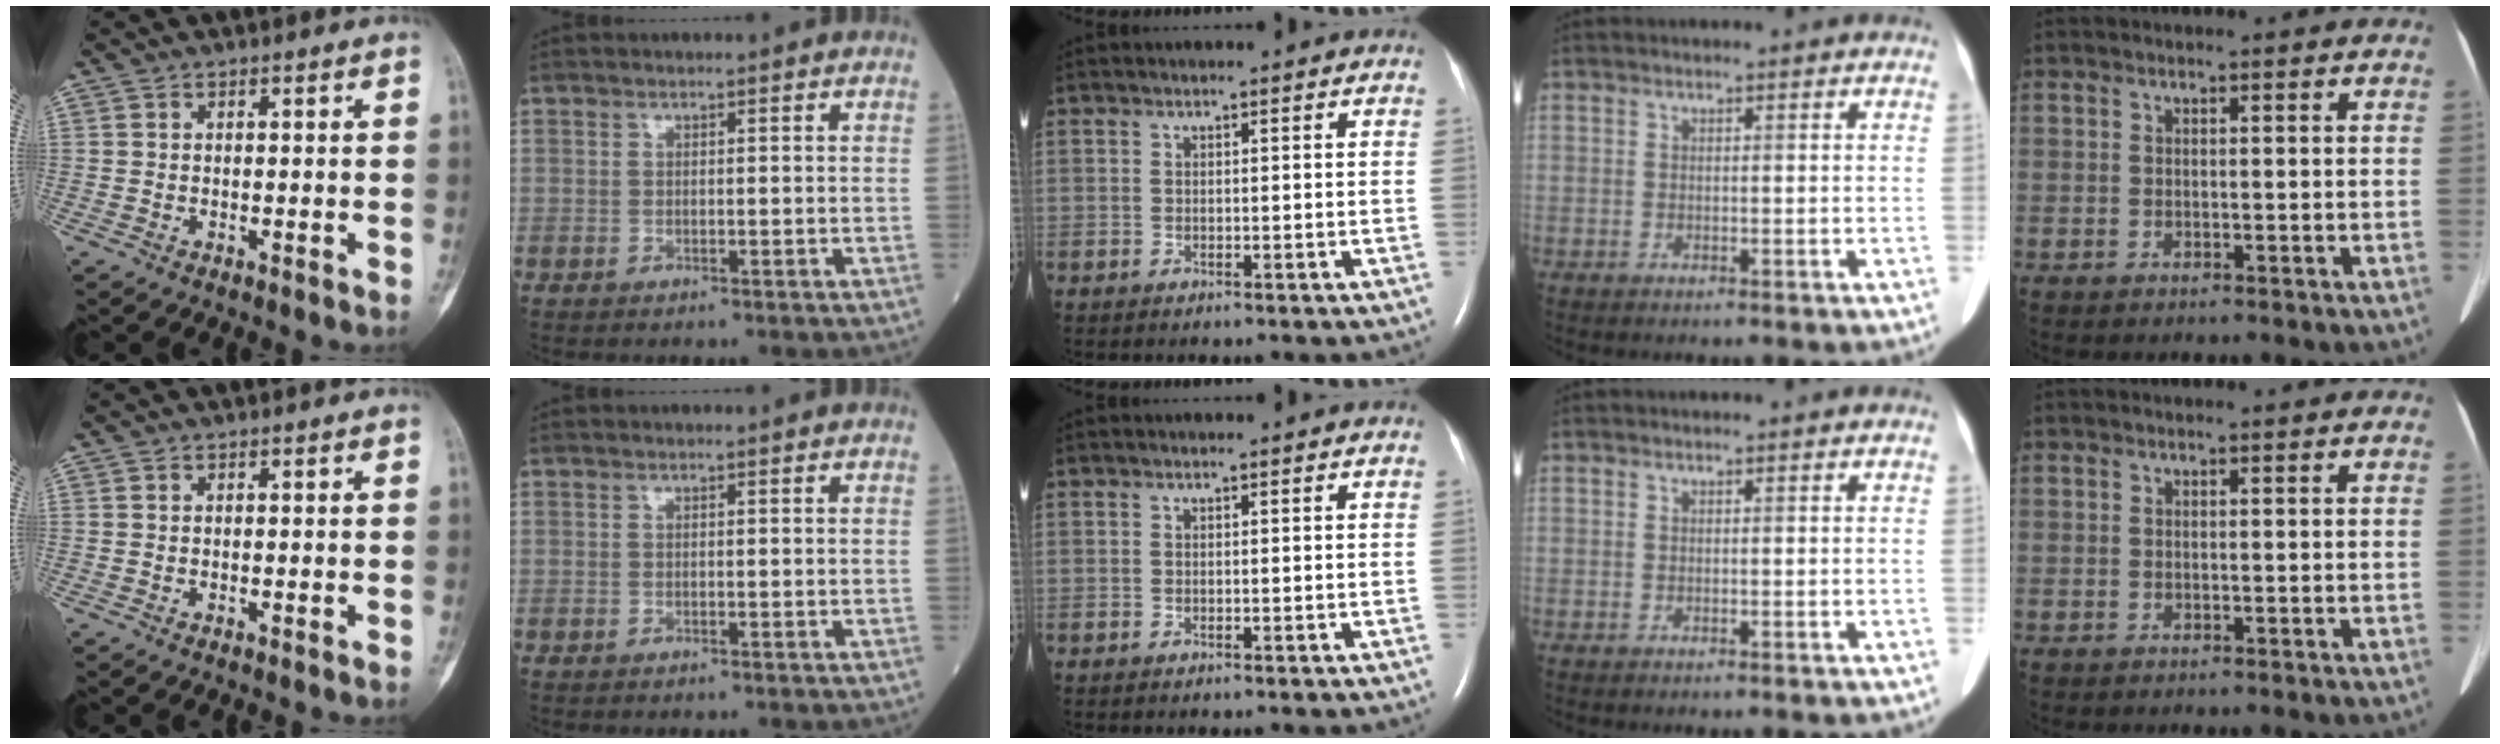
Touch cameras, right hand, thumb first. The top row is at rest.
{}